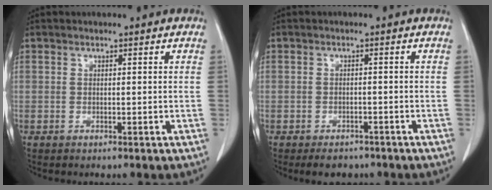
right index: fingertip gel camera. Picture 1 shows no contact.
{"total": 3.6, "force": [-2.8, 2.1, 1.0], "torque": [-0.011, 0.003, -0.034]}